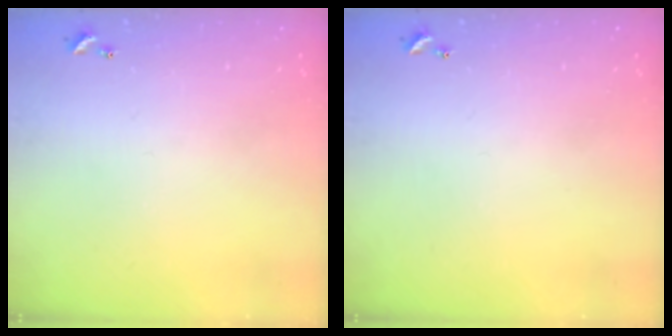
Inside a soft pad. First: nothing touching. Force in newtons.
{"total": 0.0}